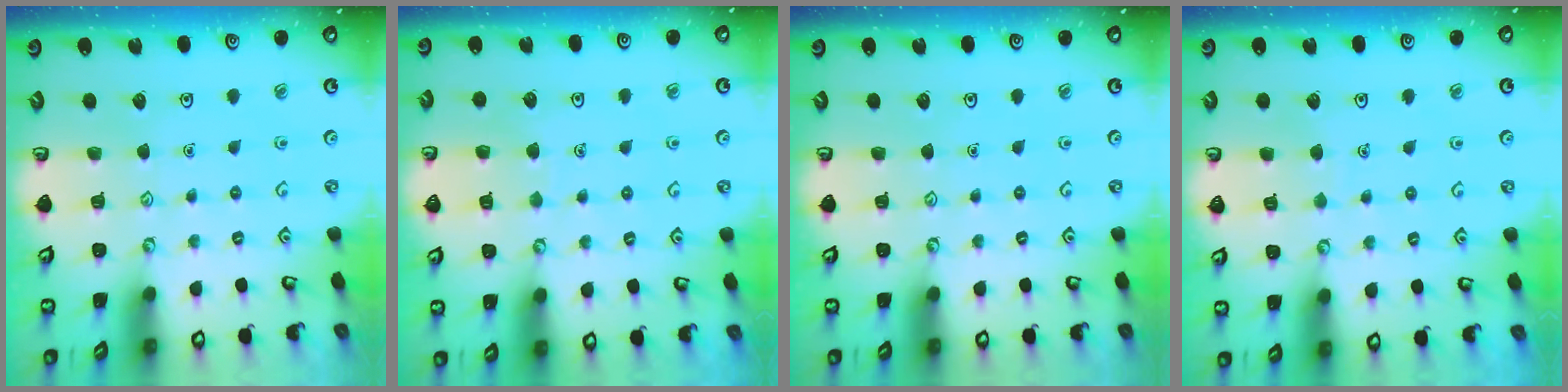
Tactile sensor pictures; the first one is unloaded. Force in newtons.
{"total": 3.1, "press": 3.1, "slide": 0.3}
{"total": 0.0}
{"total": 2.8, "press": 2.8, "slide": 0.1}